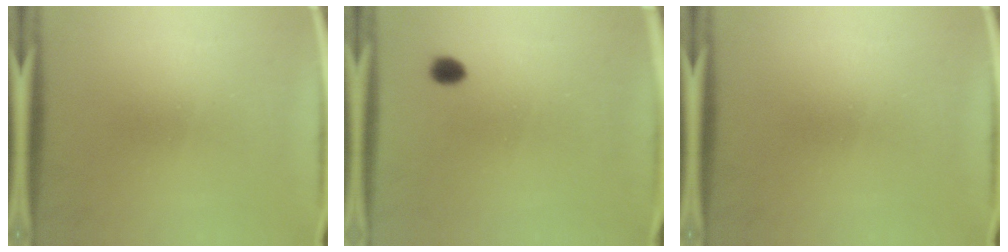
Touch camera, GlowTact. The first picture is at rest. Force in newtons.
{"total": 2.1}
{"total": 0.0}